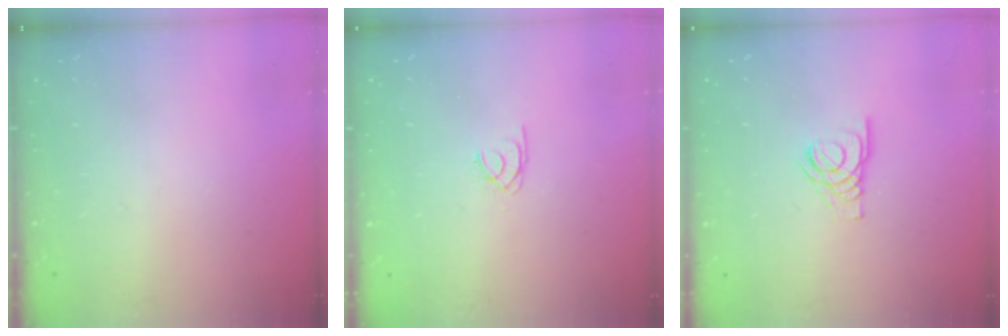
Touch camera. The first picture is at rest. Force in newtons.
{"total": 1.4, "press": 1.4, "slide": 0.2}
{"total": 4.8, "press": 4.8, "slide": 0.6}